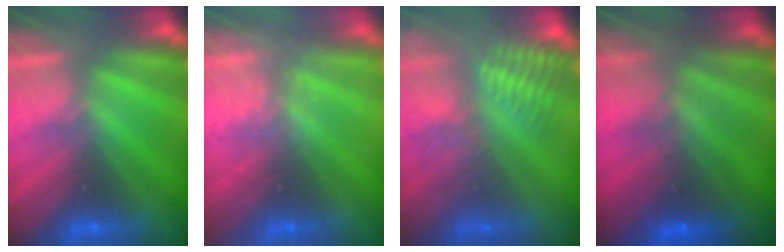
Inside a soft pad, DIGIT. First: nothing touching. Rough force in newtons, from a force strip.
{"total": 2.2}
{"total": 4.2}
{"total": 7.5}